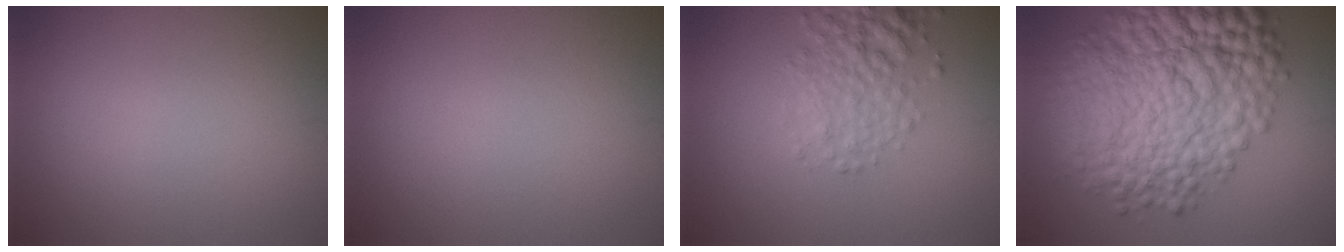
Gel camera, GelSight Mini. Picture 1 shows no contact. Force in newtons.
{"total": 0.0}
{"total": 3.8, "press": 3.8, "slide": 0.1}
{"total": 13.0, "press": 13.0, "slide": 0.1}